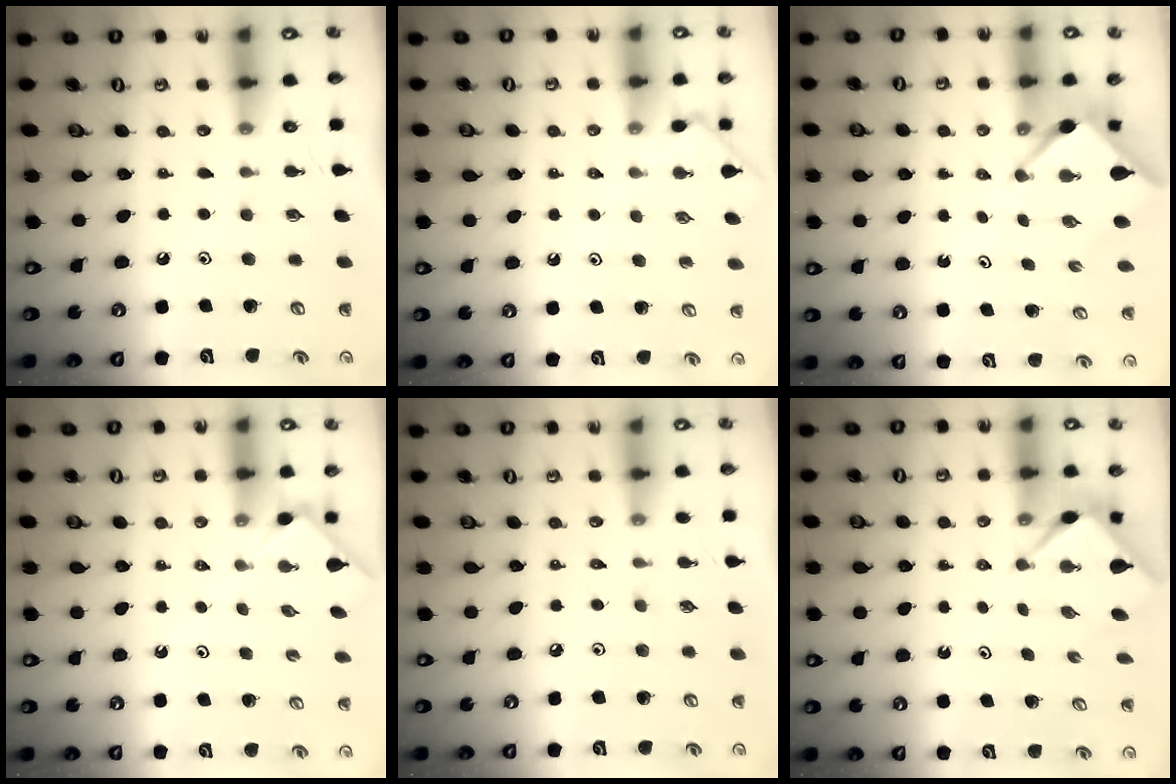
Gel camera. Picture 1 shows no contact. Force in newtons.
{"total": 2.4, "press": 2.4, "slide": 0.5}
{"total": 2.8, "press": 2.8, "slide": 0.2}
{"total": 1.3, "press": 1.2, "slide": 0.4}
{"total": 2.3, "press": 2.3, "slide": 0.4}
{"total": 3.3, "press": 3.3, "slide": 0.3}